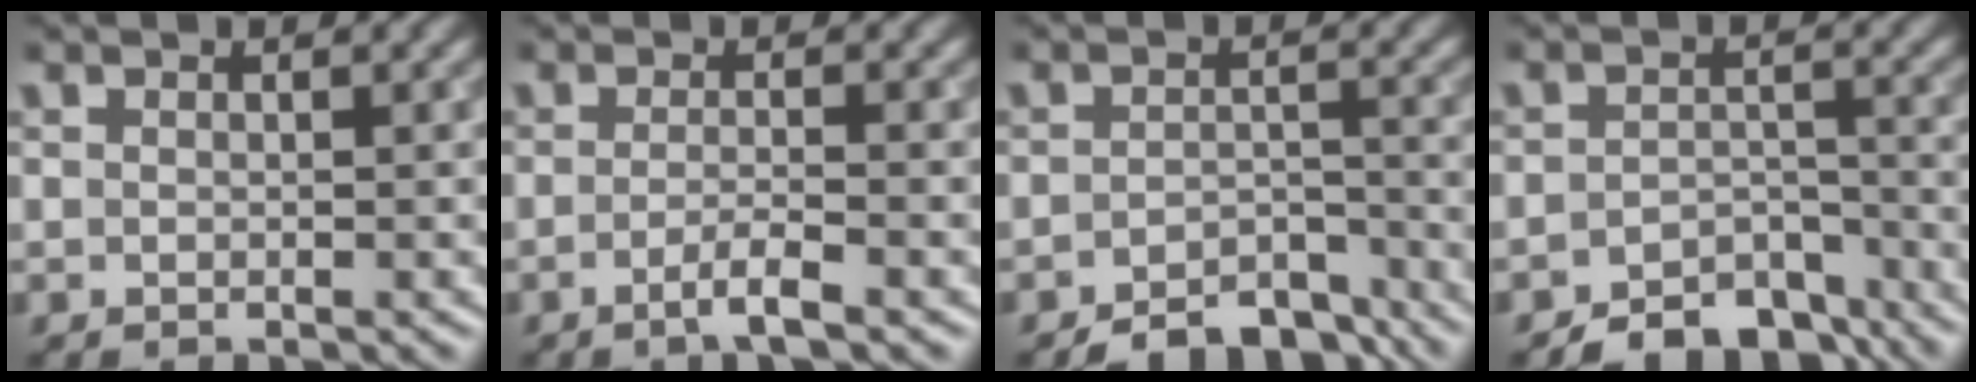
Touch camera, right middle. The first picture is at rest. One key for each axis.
{"total": 2.3, "fx": -1.1, "fy": 0.4, "fz": 1.9, "tx": -0.029, "ty": 0.003, "tz": -0.028}
{"total": 5.4, "fx": -4.5, "fy": 2.0, "fz": 2.2, "tx": -0.025, "ty": -0.004, "tz": -0.063}
{"total": 6.0, "fx": -5.1, "fy": 2.4, "fz": 2.2, "tx": -0.024, "ty": -0.008, "tz": -0.074}